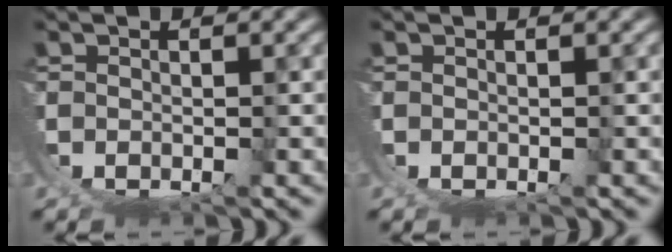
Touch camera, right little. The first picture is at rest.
{"total": 0.0}